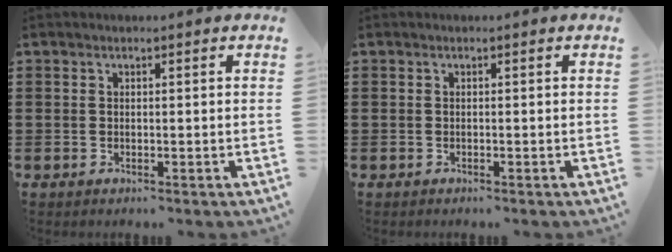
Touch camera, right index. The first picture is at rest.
{"total": 0.0}